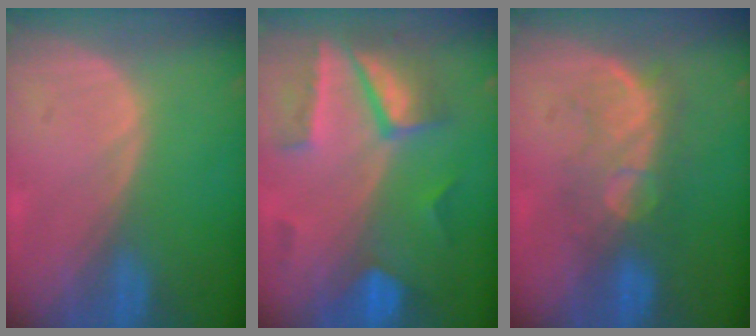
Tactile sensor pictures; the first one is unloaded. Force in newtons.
{"total": 8.5, "press": 7.8, "slide": 3.4}
{"total": 7.5, "press": 7.2, "slide": 2.1}